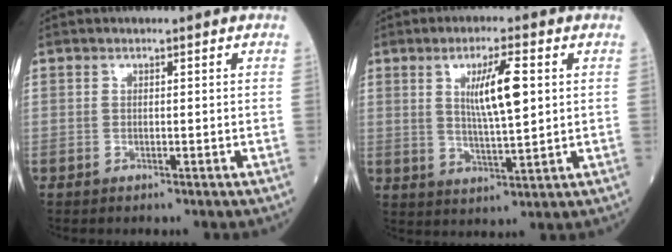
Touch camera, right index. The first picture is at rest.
{"total": 7.8, "force": [2.1, 0.9, 7.5], "torque": [-0.133, -0.001, 0.038]}